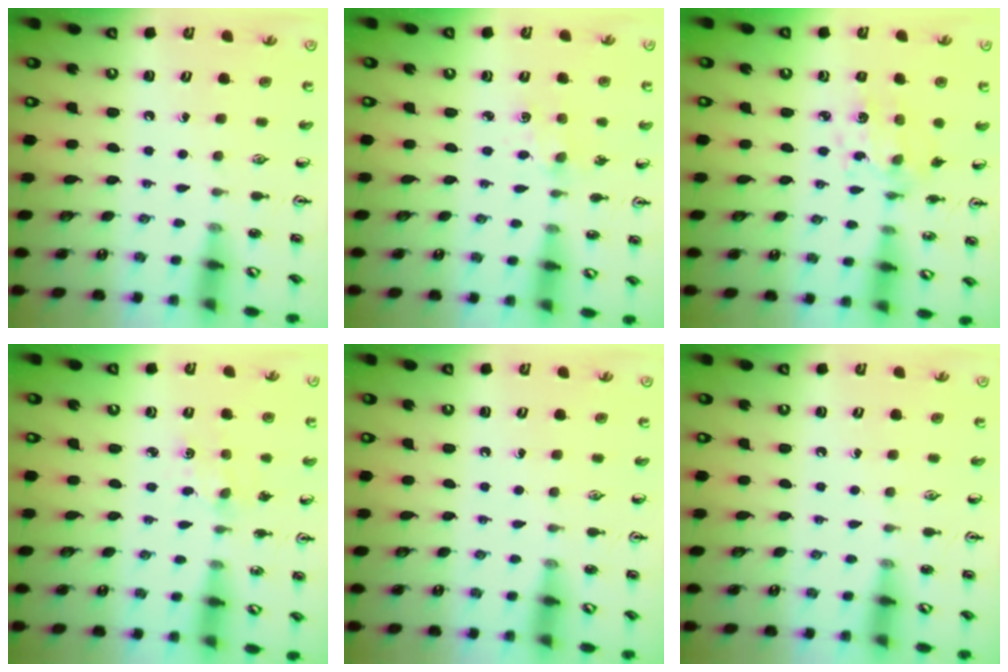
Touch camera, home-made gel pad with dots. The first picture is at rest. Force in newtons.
{"total": 1.9, "press": 1.9, "slide": 0.2}
{"total": 6.6, "press": 6.5, "slide": 1.5}
{"total": 3.1, "press": 3.1, "slide": 0.4}
{"total": 0.0}
{"total": 0.0}